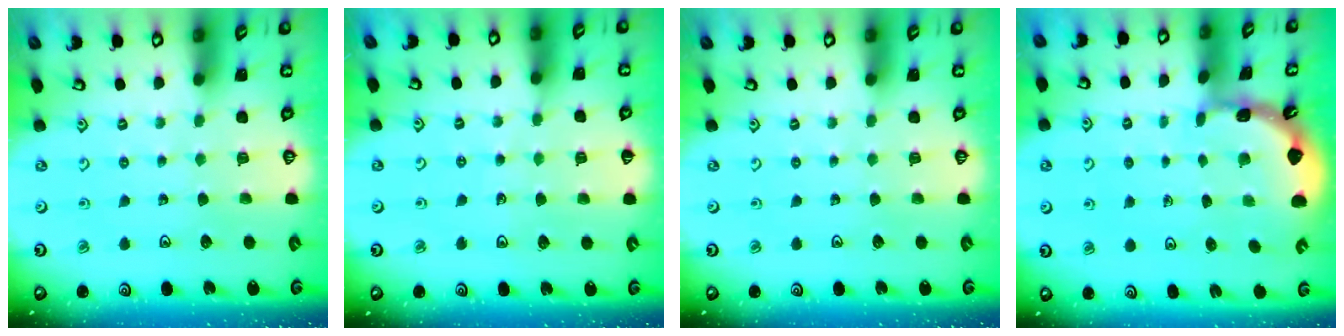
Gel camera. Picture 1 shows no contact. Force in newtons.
{"total": 3.8, "press": 3.3, "slide": 1.9}
{"total": 0.0}
{"total": 1.7, "press": 1.7, "slide": 0.1}